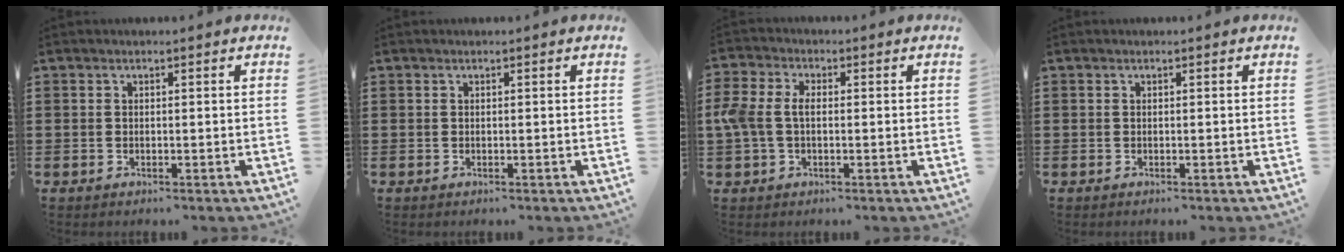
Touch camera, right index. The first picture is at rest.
{"total": 0.0}
{"total": 4.7, "force": [-0.2, 2.9, 3.7], "torque": [-0.110, -0.005, -0.016]}
{"total": 0.0}